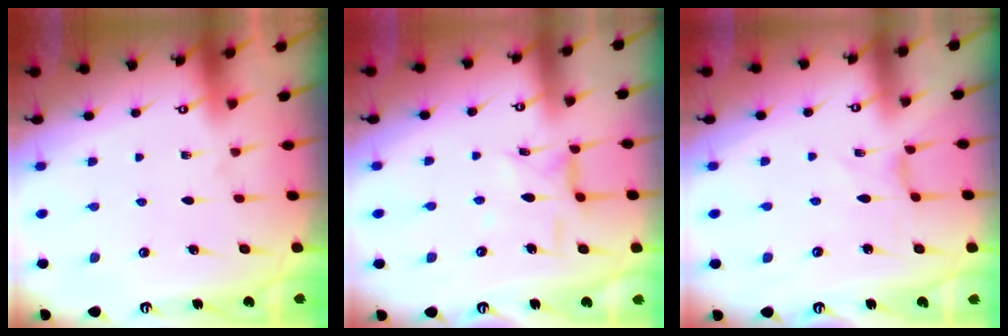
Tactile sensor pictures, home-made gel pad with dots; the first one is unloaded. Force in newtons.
{"total": 4.8, "press": 4.8, "slide": 0.4}
{"total": 0.0}